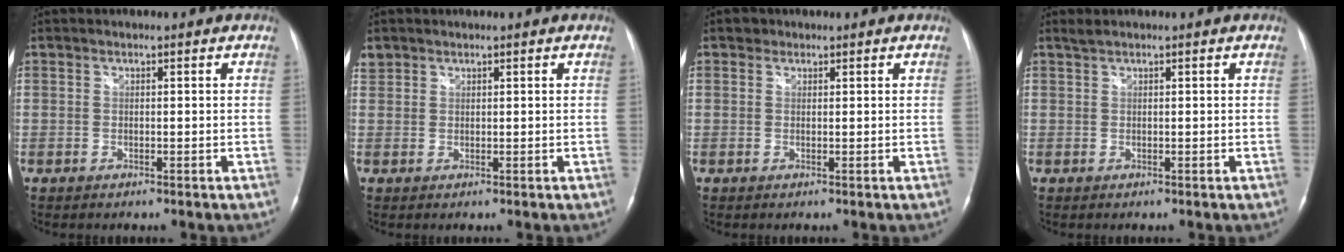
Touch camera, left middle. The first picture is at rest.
{"total": 1.6, "force": [1.3, 1.0, -0.1], "torque": [0.004, 0.013, 0.024]}
{"total": 1.0, "force": [0.7, 0.7, 0.0], "torque": [0.005, 0.004, 0.009]}
{"total": 0.9, "force": [0.8, -0.1, 0.4], "torque": [-0.013, 0.013, 0.022]}